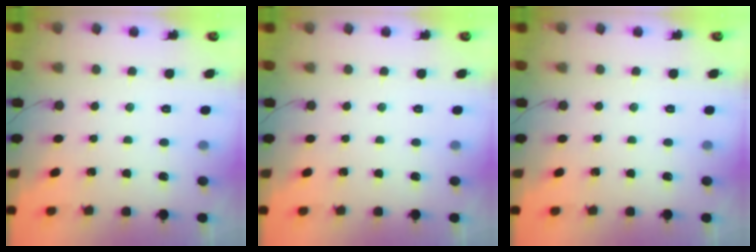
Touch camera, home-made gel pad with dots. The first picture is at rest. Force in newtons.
{"total": 0.0}
{"total": 0.0}